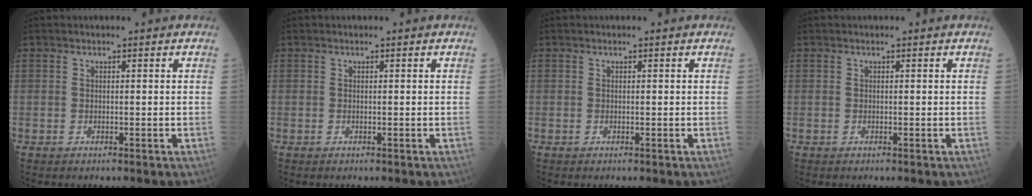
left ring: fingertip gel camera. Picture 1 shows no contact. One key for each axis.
{"total": 0.0}
{"total": 0.0}
{"total": 0.0}